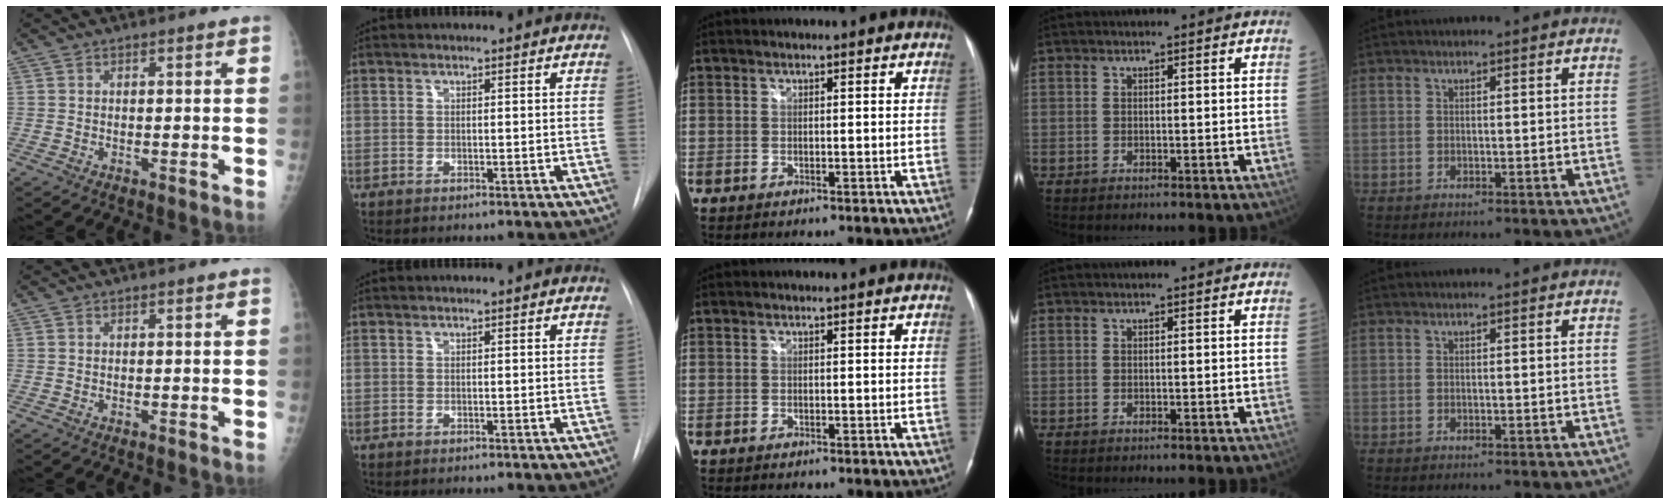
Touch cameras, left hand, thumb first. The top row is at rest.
{}